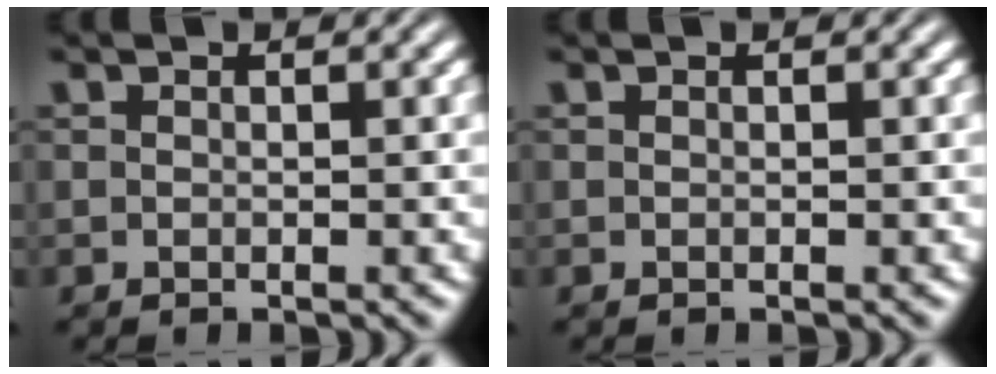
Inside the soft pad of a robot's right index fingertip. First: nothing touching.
{"total": 0.0}